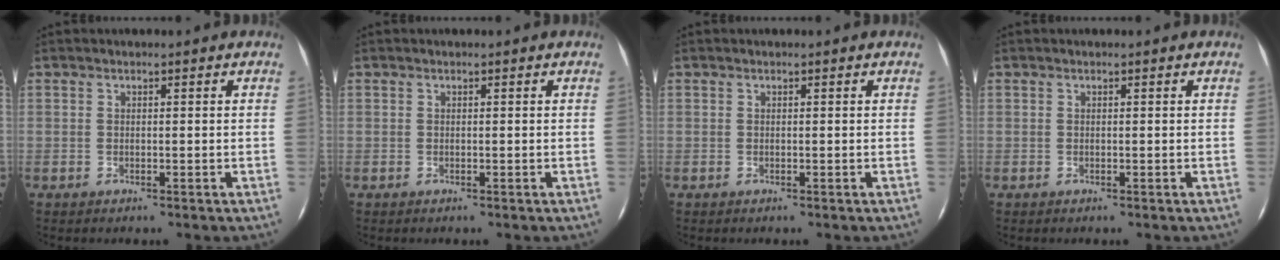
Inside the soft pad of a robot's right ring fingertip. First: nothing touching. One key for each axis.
{"total": 0.0}
{"total": 0.0}
{"total": 0.0}